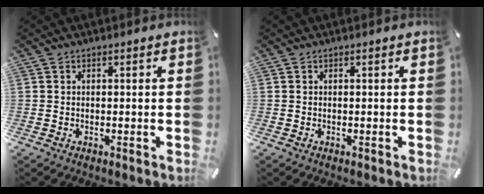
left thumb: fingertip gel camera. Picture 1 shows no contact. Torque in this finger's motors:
{"motor_torque": [0.00, 0.00, 0.00, 0.01, 0.00]}